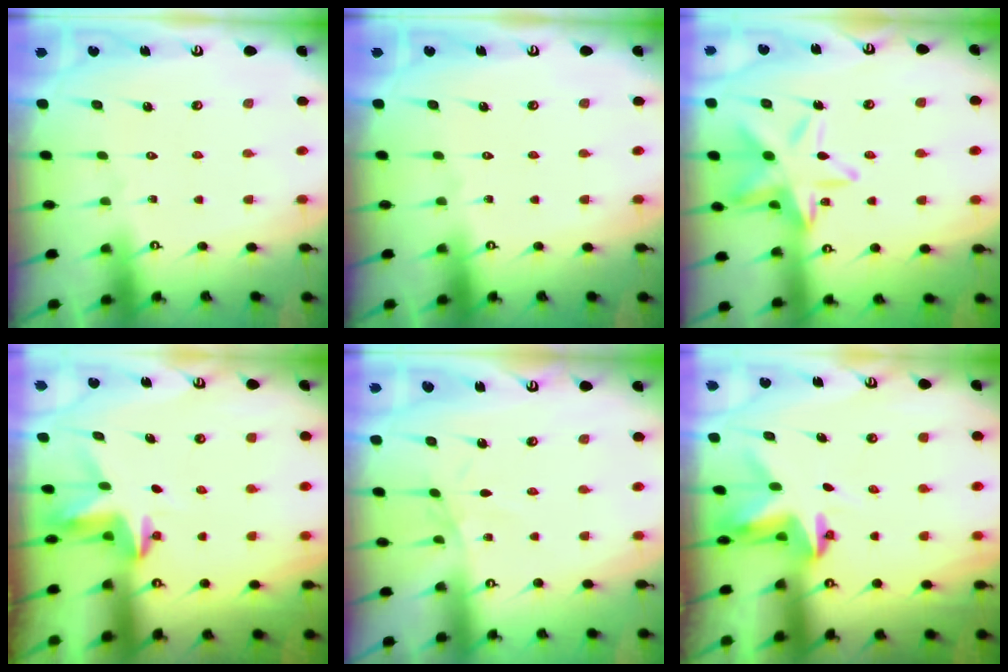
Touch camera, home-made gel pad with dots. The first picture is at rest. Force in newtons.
{"total": 0.0}
{"total": 16.3, "press": 16.3, "slide": 1.2}
{"total": 3.5, "press": 3.4, "slide": 0.4}
{"total": 2.2, "press": 2.1, "slide": 0.5}
{"total": 3.5, "press": 3.5, "slide": 0.1}